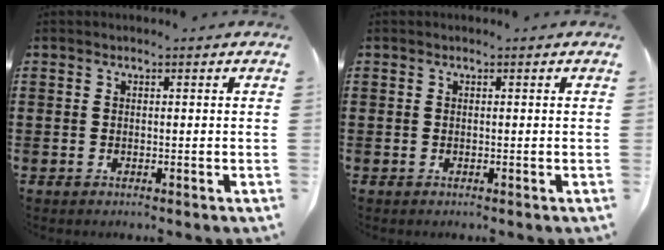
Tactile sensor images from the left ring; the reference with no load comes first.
{"total": 0.0}